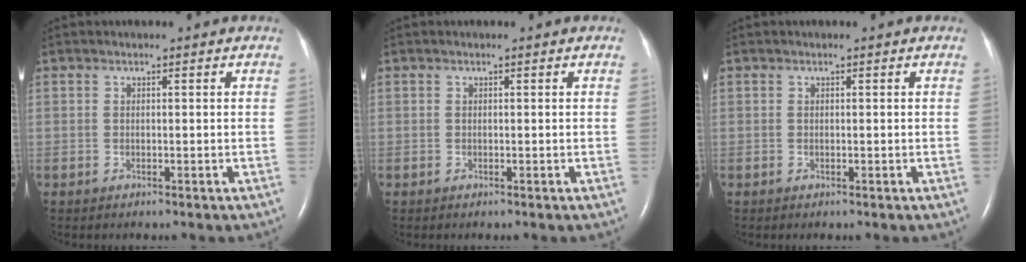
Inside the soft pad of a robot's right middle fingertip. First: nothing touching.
{"total": 0.0}
{"total": 0.0}